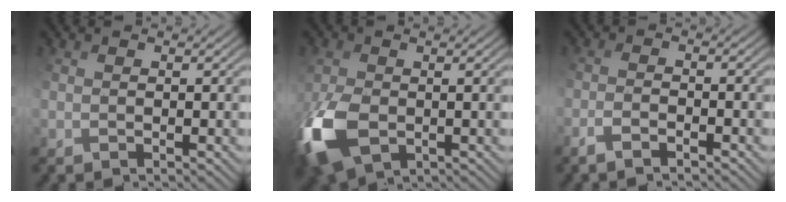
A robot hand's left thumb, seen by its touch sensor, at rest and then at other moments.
{"total": 8.2, "force": [-1.3, 5.6, 5.8], "torque": [-0.152, -0.022, -0.015]}
{"total": 2.0, "force": [-1.8, 0.1, 1.0], "torque": [-0.019, 0.001, -0.035]}